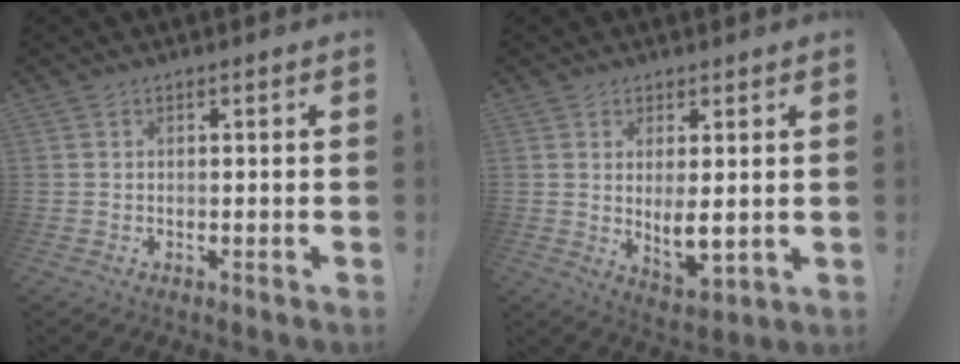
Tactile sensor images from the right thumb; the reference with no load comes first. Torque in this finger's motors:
{"motor_torque": [0.26, -0.17, 0.17, 0.29, 0.07]}